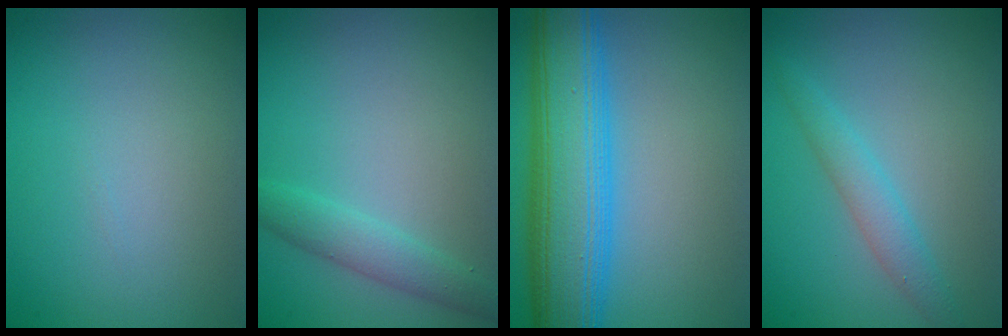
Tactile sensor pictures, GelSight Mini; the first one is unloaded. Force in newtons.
{"total": 2.2, "press": 2.2, "slide": 0.0}
{"total": 10.0, "press": 10.0, "slide": 0.1}
{"total": 2.2, "press": 2.2, "slide": 0.1}